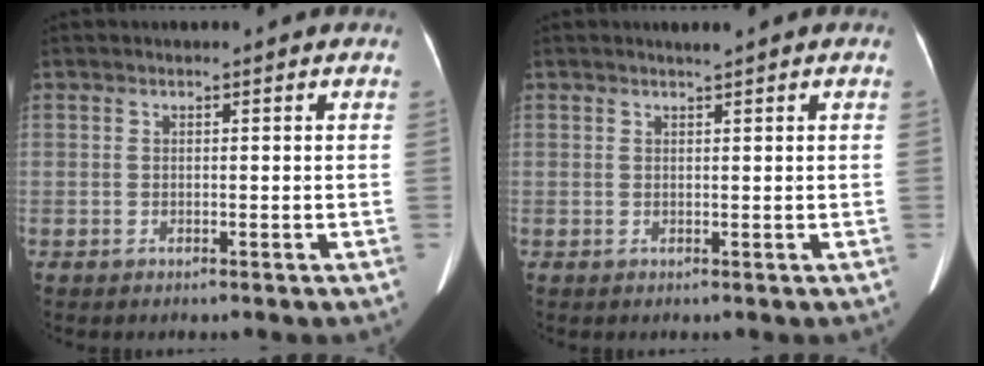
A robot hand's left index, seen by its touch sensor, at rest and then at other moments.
{"total": 0.8, "force": [0.7, -0.2, 0.4], "torque": [-0.011, -0.002, 0.016]}